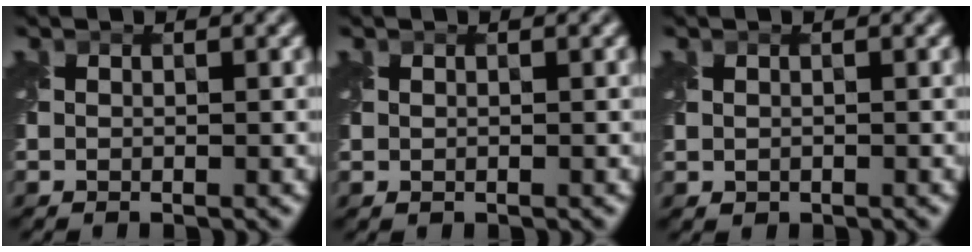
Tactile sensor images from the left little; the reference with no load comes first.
{"total": 0.0}
{"total": 0.5, "force": [0.0, 0.5, 0.2], "torque": [-0.005, -0.003, 0.002]}